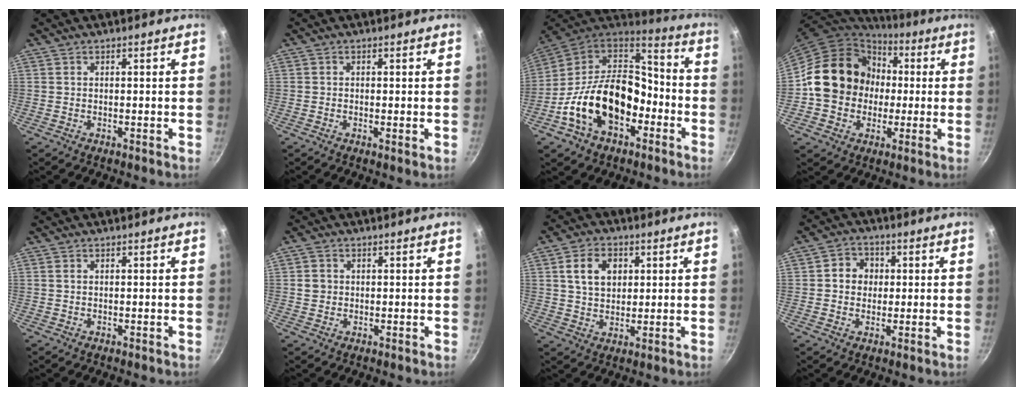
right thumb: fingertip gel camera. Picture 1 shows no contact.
{"total": 0.8, "force": [-0.1, 0.2, 0.8], "torque": [-0.014, -0.003, -0.004]}
{"total": 22.4, "force": [-6.2, 14.9, 15.5], "torque": [-0.251, 0.065, -0.110]}
{"total": 17.9, "force": [0.6, 15.5, 9.0], "torque": [-0.117, 0.030, 0.003]}
{"total": 0.6, "force": [0.2, 0.4, 0.4], "torque": [-0.009, 0.001, 0.002]}
{"total": 2.6, "force": [0.2, 2.4, 1.0], "torque": [-0.010, 0.005, 0.001]}
{"total": 8.0, "force": [2.3, 5.9, 5.0], "torque": [-0.068, 0.001, 0.038]}
{"total": 5.5, "force": [0.6, 4.9, 2.3], "torque": [-0.008, 0.005, 0.000]}